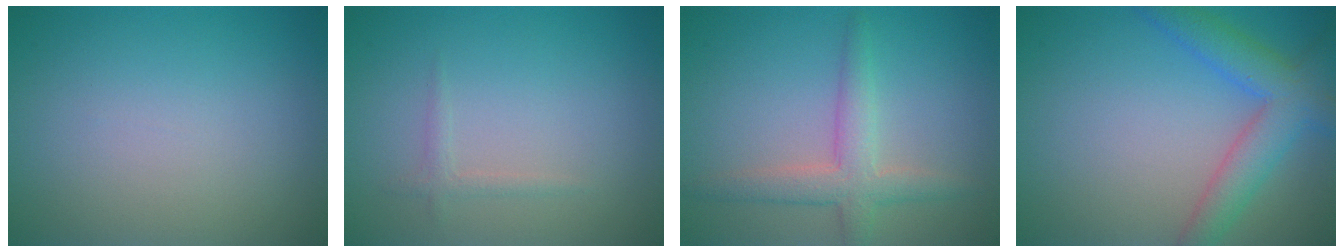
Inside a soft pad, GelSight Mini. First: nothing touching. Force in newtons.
{"total": 0.9, "press": 0.9, "slide": 0.0}
{"total": 3.4, "press": 3.4, "slide": 0.2}
{"total": 5.1, "press": 5.1, "slide": 0.3}